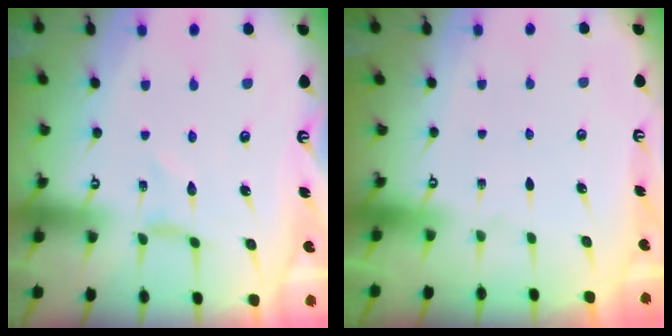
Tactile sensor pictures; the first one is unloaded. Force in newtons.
{"total": 0.0}